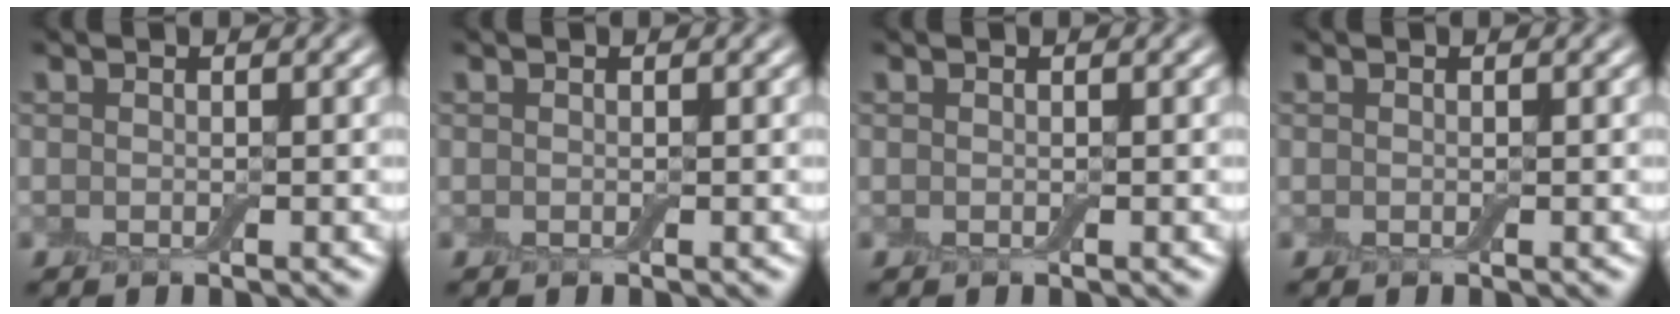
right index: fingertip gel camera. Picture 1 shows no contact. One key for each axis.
{"total": 0.0}
{"total": 0.0}
{"total": 0.0}